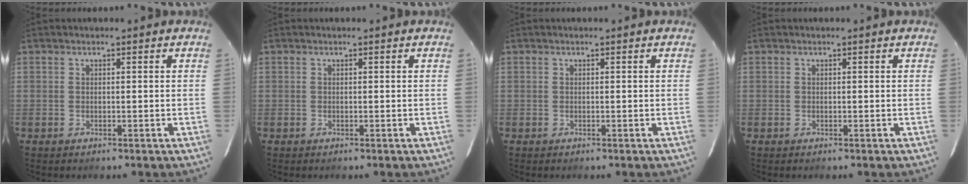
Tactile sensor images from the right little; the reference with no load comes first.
{"total": 0.0}
{"total": 0.0}
{"total": 0.0}